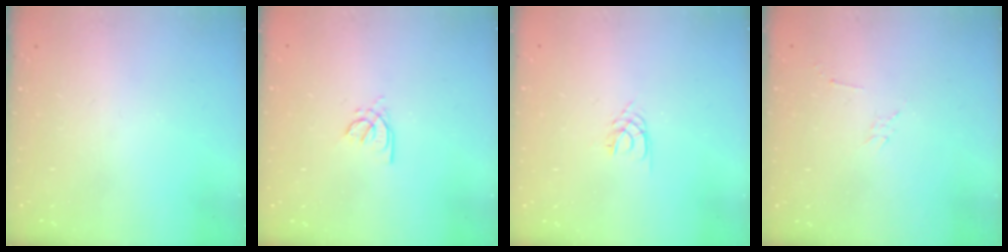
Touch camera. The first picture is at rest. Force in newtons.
{"total": 2.4, "press": 2.4, "slide": 0.6}
{"total": 2.4, "press": 2.4, "slide": 0.3}
{"total": 2.3, "press": 2.3, "slide": 0.4}